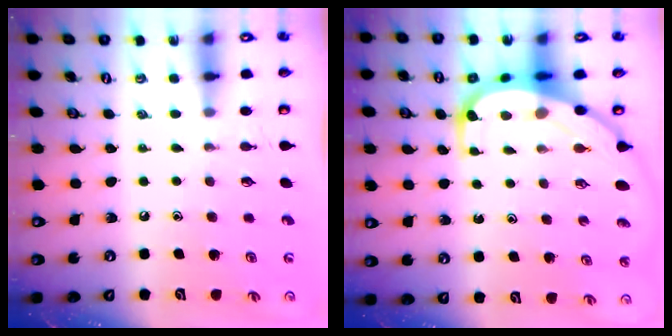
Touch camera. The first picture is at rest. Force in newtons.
{"total": 9.4, "press": 9.3, "slide": 1.0}